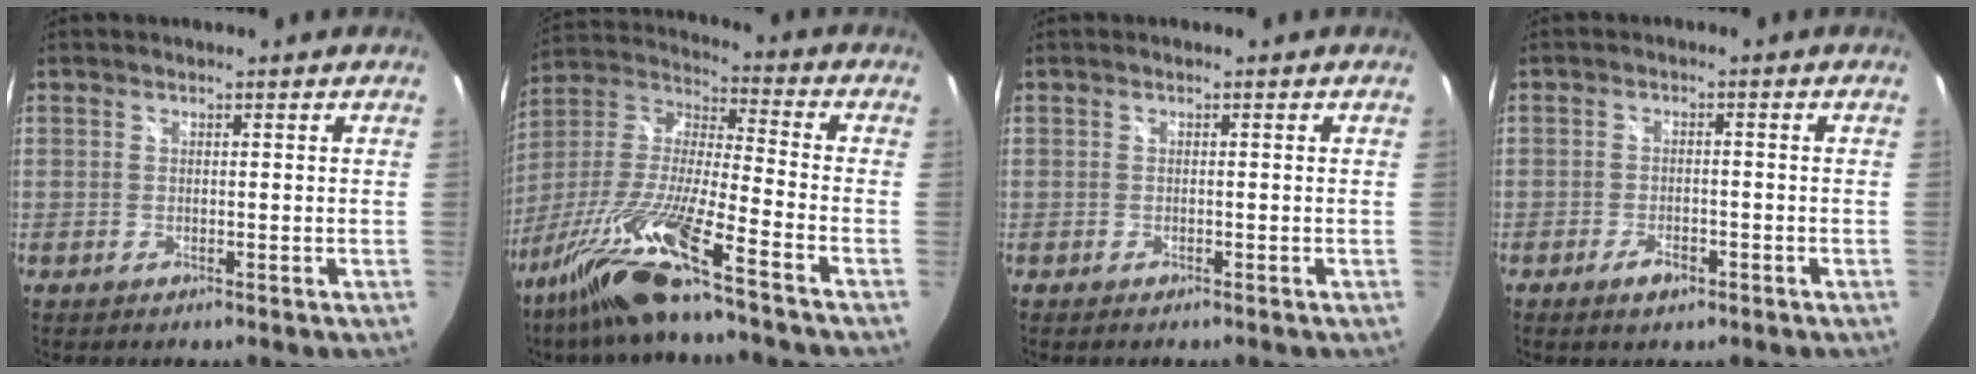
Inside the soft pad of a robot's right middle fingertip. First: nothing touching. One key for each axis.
{"total": 18.2, "fx": -13.0, "fy": -0.2, "fz": 12.7, "tx": -0.247, "ty": -0.031, "tz": -0.250}
{"total": 0.0}
{"total": 3.1, "fx": -1.9, "fy": 1.4, "fz": 2.0, "tx": -0.042, "ty": -0.003, "tz": -0.034}